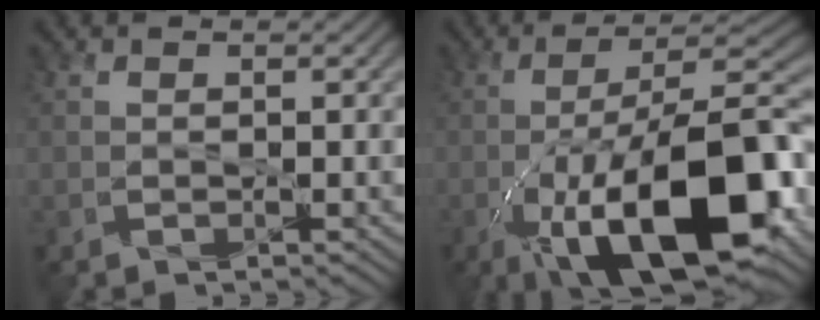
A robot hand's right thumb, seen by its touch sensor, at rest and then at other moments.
{"total": 19.5, "force": [-8.0, 7.8, 16.0], "torque": [-0.259, -0.009, -0.139]}